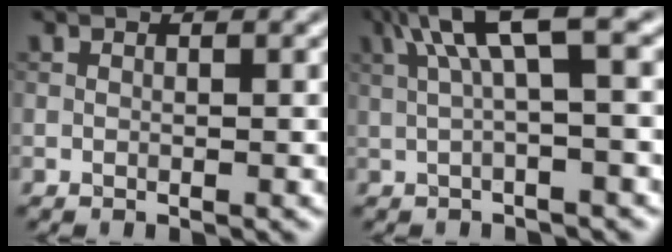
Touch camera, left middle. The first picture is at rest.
{"total": 5.3, "force": [1.6, 0.8, 5.0], "torque": [-0.090, 0.017, 0.028]}